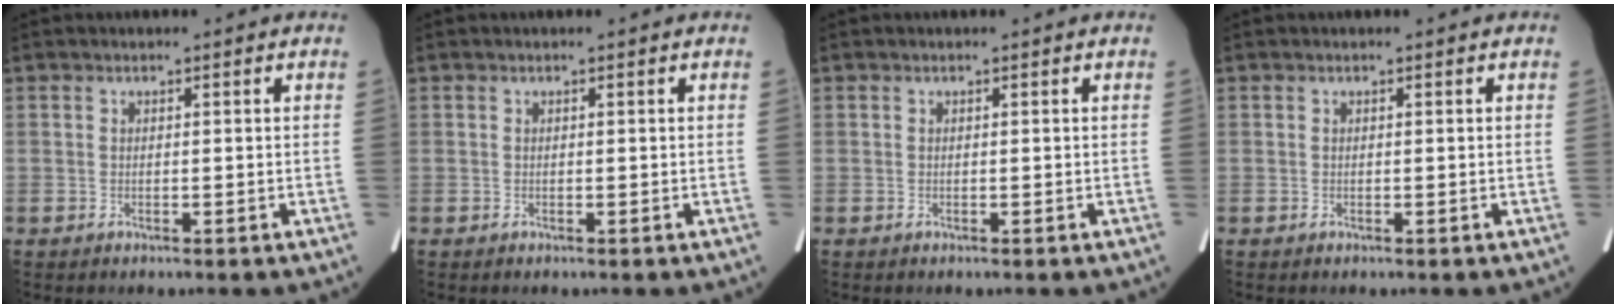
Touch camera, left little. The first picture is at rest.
{"total": 0.0}
{"total": 0.0}
{"total": 0.0}